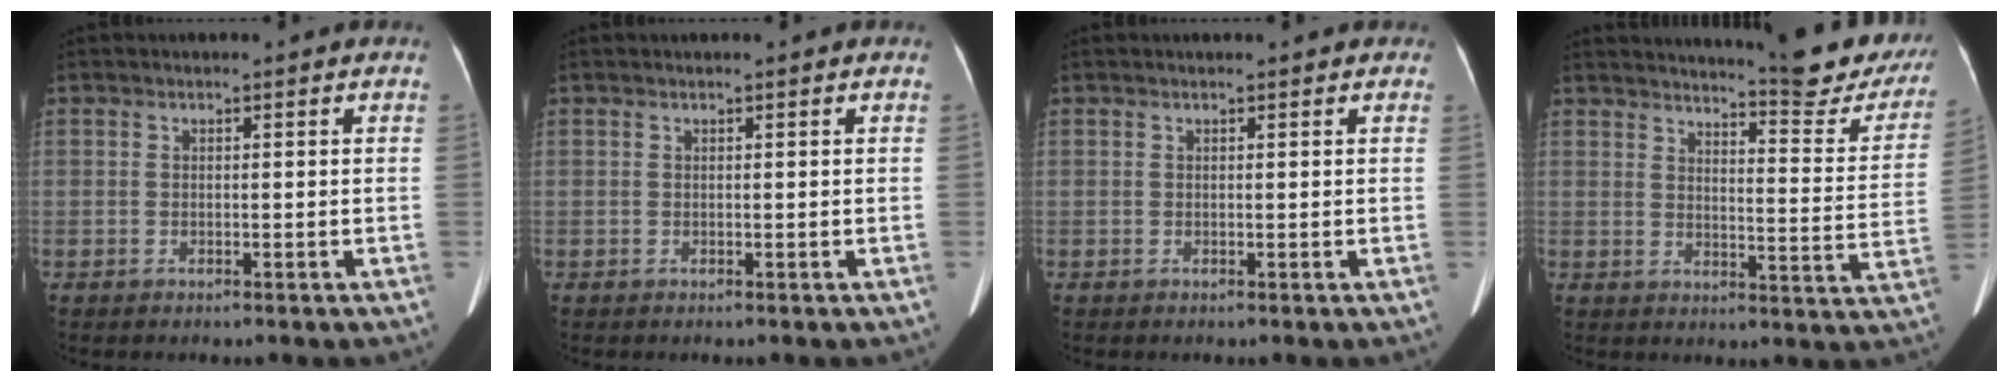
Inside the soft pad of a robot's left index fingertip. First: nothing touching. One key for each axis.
{"total": 0.0}
{"total": 2.2, "fx": 1.9, "fy": 0.6, "fz": 0.9, "tx": -0.011, "ty": 0.021, "tz": 0.016}
{"total": 17.9, "fx": 16.4, "fy": 1.7, "fz": 7.0, "tx": -0.083, "ty": -0.077, "tz": 0.184}